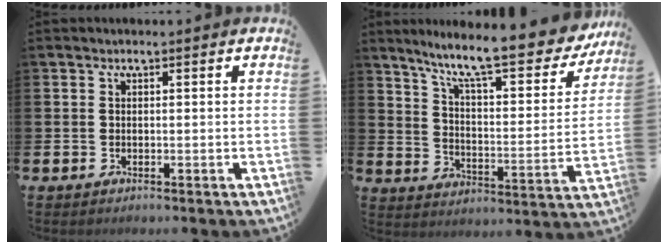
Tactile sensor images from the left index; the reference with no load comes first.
{"total": 10.9, "force": [9.3, 1.7, 5.5], "torque": [-0.123, -0.065, 0.150]}